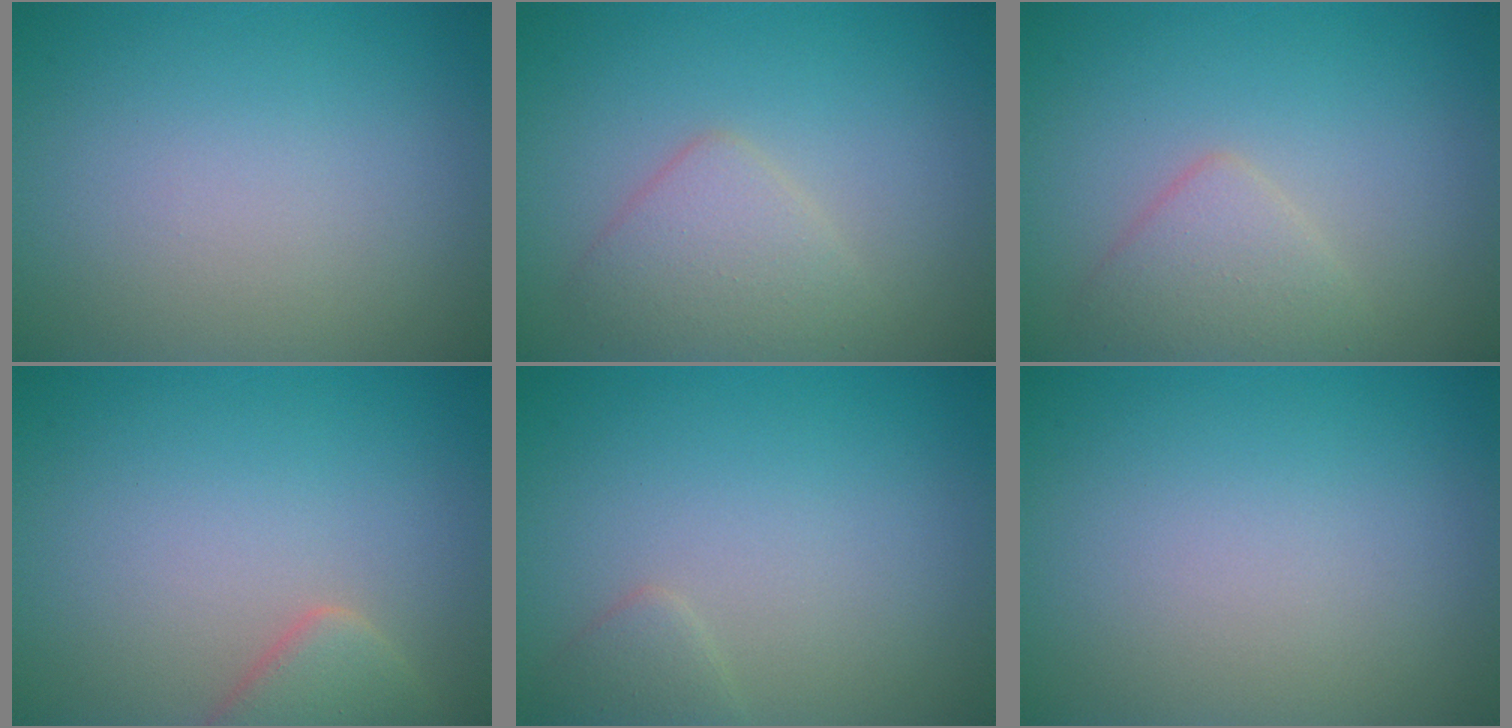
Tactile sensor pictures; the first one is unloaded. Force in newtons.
{"total": 3.0, "press": 3.0, "slide": 0.1}
{"total": 2.4, "press": 2.4, "slide": 0.1}
{"total": 2.9, "press": 2.8, "slide": 0.3}
{"total": 1.2, "press": 1.2, "slide": 0.1}
{"total": 0.0}